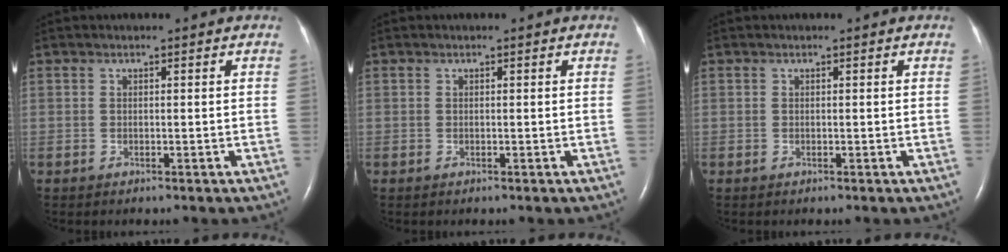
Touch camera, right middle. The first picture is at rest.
{"total": 0.0}
{"total": 0.0}